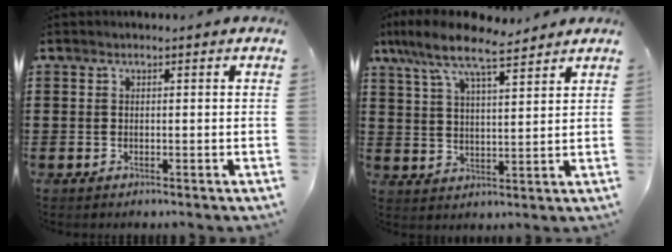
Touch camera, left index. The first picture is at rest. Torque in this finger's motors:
{"motor_torque": [2.14, 0.00, 0.54, 0.21]}